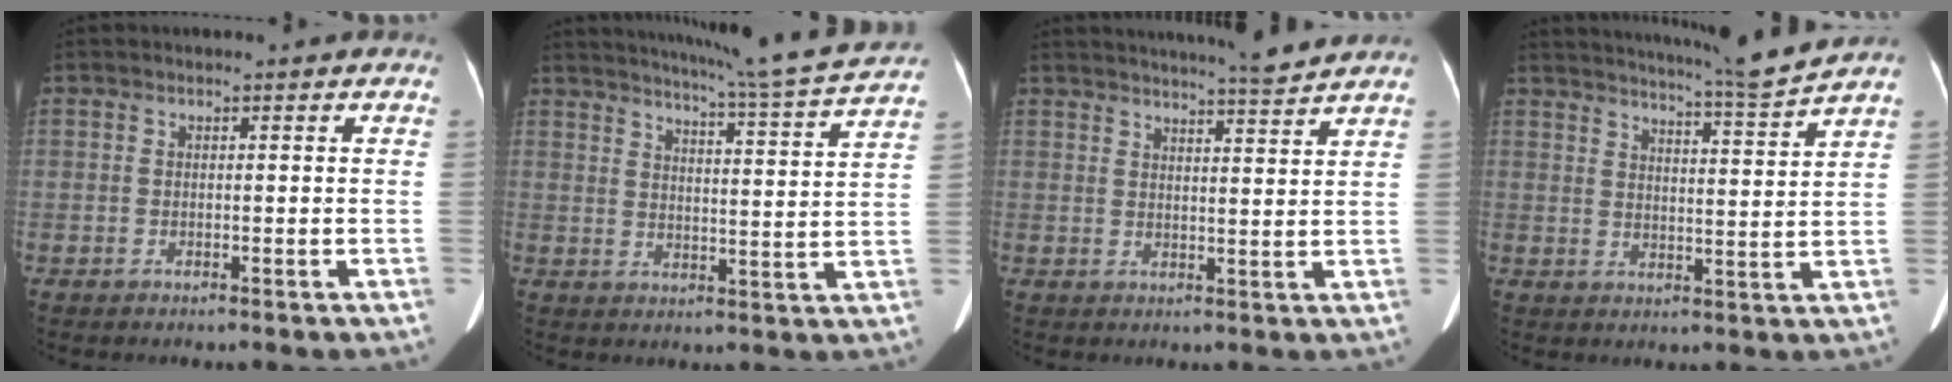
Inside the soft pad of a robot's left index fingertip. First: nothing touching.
{"total": 16.3, "force": [15.1, -1.8, 6.1], "torque": [-0.105, -0.041, 0.191]}
{"total": 8.9, "force": [8.3, -1.3, 2.9], "torque": [-0.047, -0.005, 0.111]}
{"total": 10.7, "force": [9.9, -2.5, 3.2], "torque": [-0.061, -0.038, 0.144]}